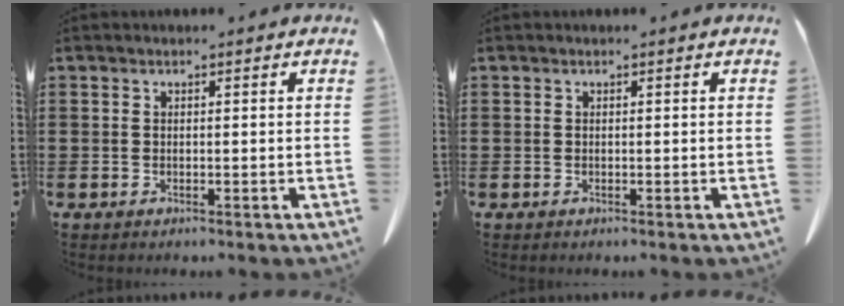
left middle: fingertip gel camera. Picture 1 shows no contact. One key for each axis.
{"total": 0.0}